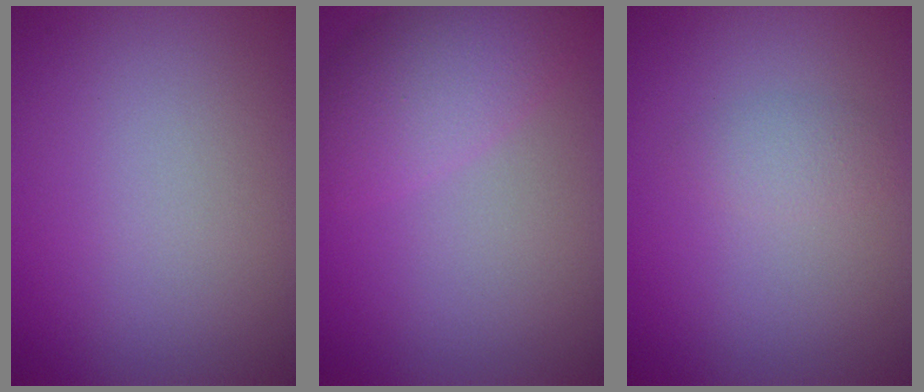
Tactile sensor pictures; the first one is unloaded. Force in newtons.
{"total": 4.6, "press": 4.6, "slide": 0.3}
{"total": 1.4, "press": 1.4, "slide": 0.0}